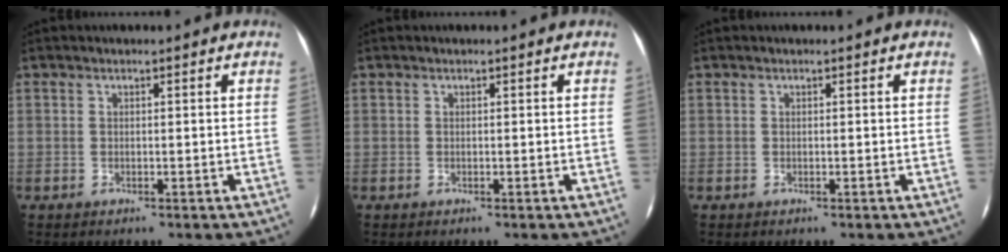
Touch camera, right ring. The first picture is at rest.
{"total": 0.0}
{"total": 0.0}